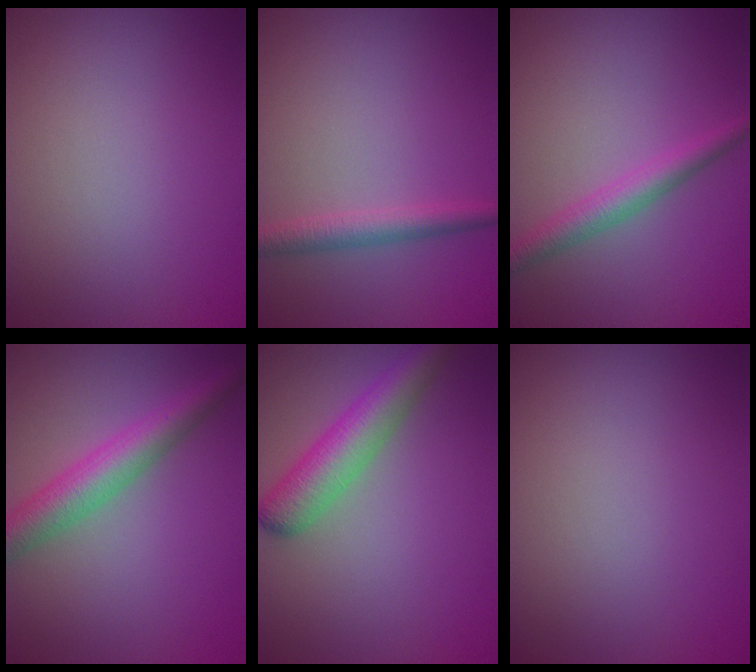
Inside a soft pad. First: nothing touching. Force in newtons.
{"total": 2.3, "press": 2.3, "slide": 0.1}
{"total": 2.6, "press": 2.6, "slide": 0.0}
{"total": 4.6, "press": 4.6, "slide": 0.1}
{"total": 4.7, "press": 4.7, "slide": 0.2}
{"total": 0.0}